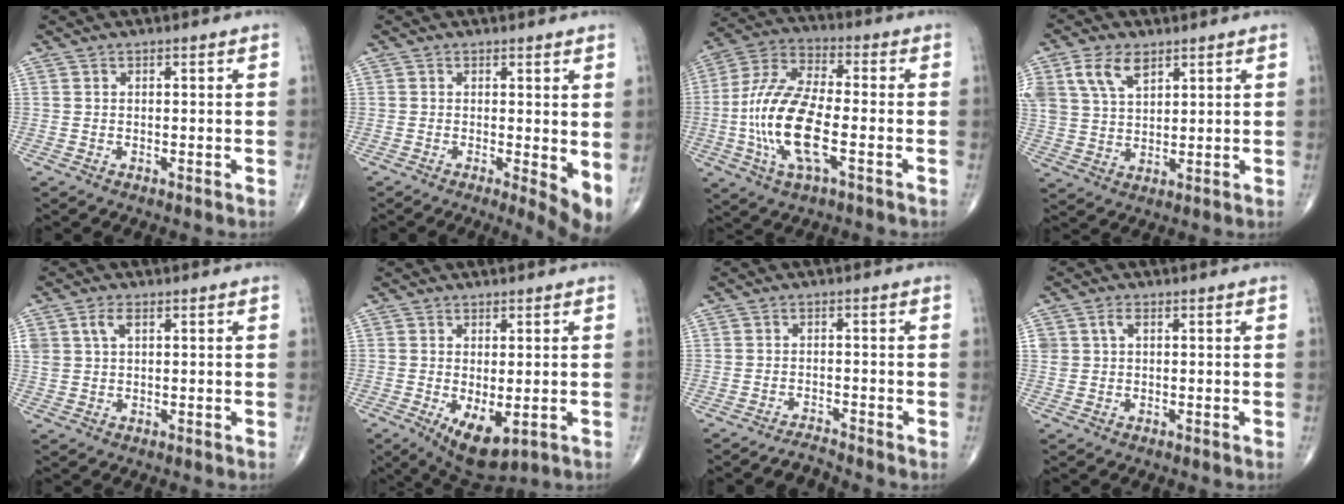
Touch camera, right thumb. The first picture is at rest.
{"total": 5.2, "force": [0.2, 1.8, 4.9], "torque": [-0.063, -0.012, 0.001]}
{"total": 16.3, "force": [-3.6, 6.6, 14.5], "torque": [-0.303, 0.023, -0.072]}
{"total": 9.0, "force": [4.7, 5.2, 5.7], "torque": [-0.107, -0.008, 0.098]}
{"total": 3.6, "force": [1.5, 2.1, 2.6], "torque": [-0.054, 0.006, 0.033]}
{"total": 7.6, "force": [-1.9, 3.6, 6.4], "torque": [-0.099, -0.018, -0.015]}
{"total": 1.9, "force": [-1.9, -0.2, -0.5], "torque": [0.005, 0.009, -0.033]}
{"total": 2.3, "force": [0.8, 1.6, 1.5], "torque": [-0.028, 0.005, 0.018]}